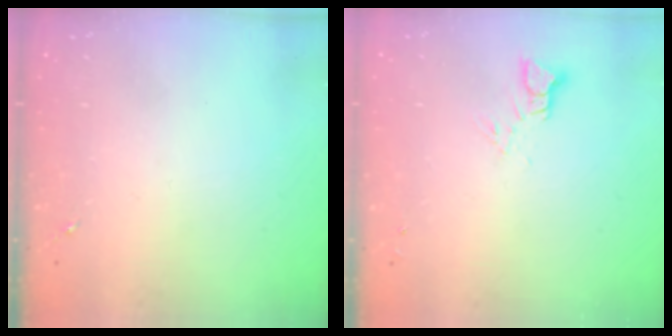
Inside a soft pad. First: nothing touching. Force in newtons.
{"total": 3.6, "press": 3.6, "slide": 0.3}